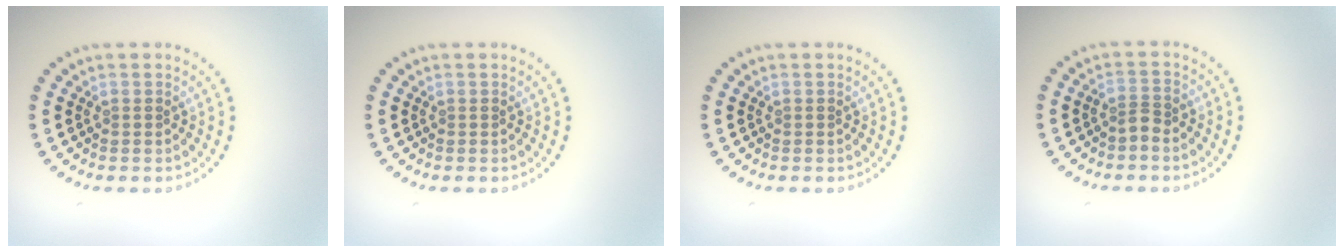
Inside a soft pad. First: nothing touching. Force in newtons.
{"total": 0.0}
{"total": 0.0}
{"total": 1.4, "press": 1.0, "slide": 0.9}